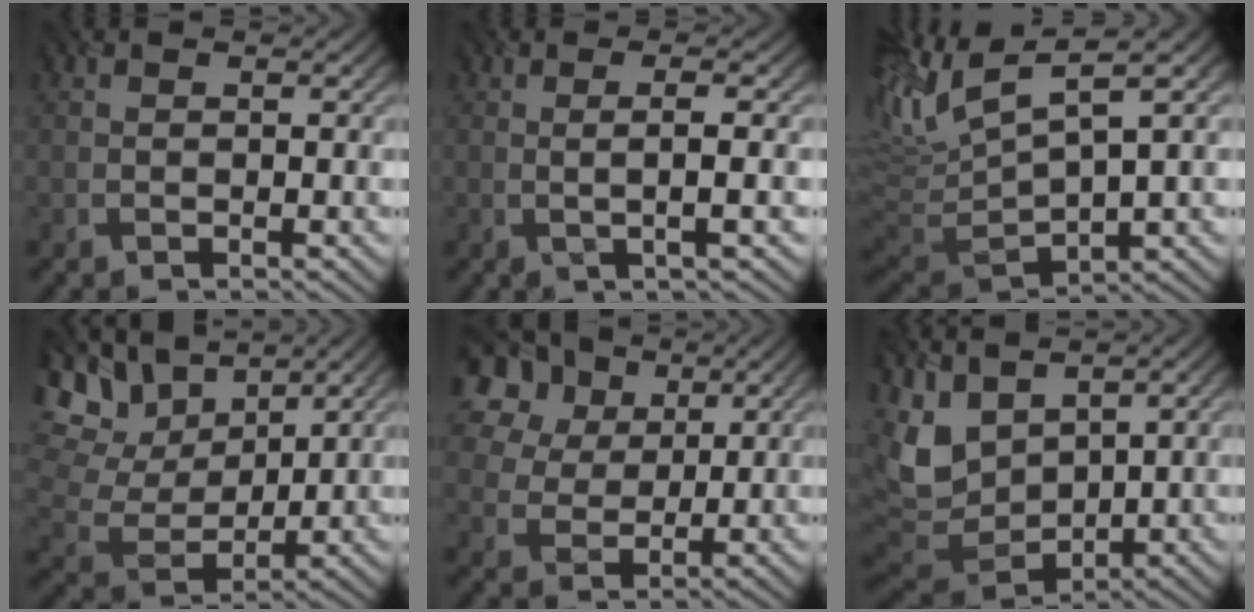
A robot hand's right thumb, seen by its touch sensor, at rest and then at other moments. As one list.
[{"total": 3.0, "force": [0.1, 0.4, 3.0], "torque": [-0.051, 0.007, -0.007]}, {"total": 11.3, "force": [4.6, 4.0, 9.6], "torque": [-0.229, 0.009, 0.088]}, {"total": 14.8, "force": [7.5, 9.7, 8.2], "torque": [-0.223, 0.043, 0.136]}, {"total": 16.4, "force": [9.1, 11.0, 8.1], "torque": [-0.231, 0.042, 0.189]}, {"total": 10.3, "force": [4.1, 6.7, 6.7], "torque": [-0.196, -0.002, 0.087]}]